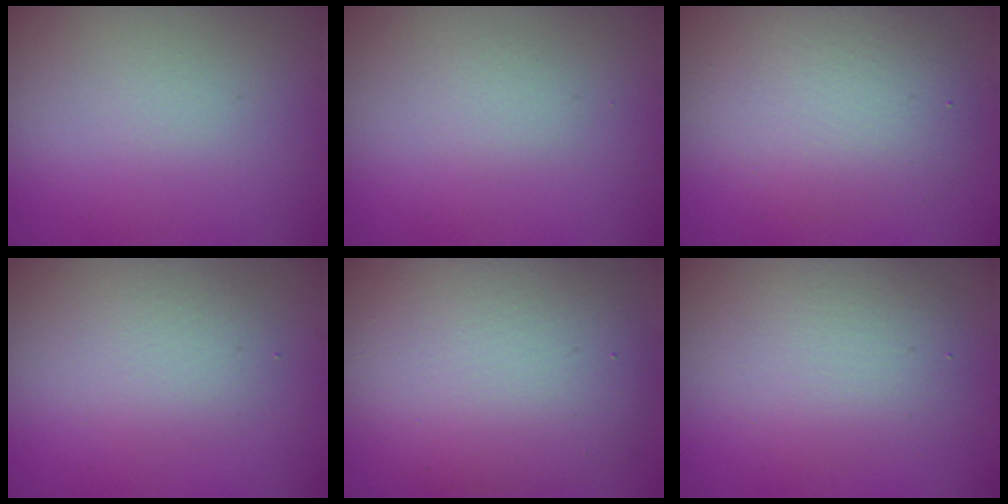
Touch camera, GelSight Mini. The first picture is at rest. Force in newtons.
{"total": 0.7, "press": 0.7, "slide": 0.1}
{"total": 5.3, "press": 5.3, "slide": 0.3}
{"total": 2.4, "press": 2.4, "slide": 0.1}
{"total": 10.7, "press": 10.7, "slide": 0.4}
{"total": 4.3, "press": 4.3, "slide": 0.1}